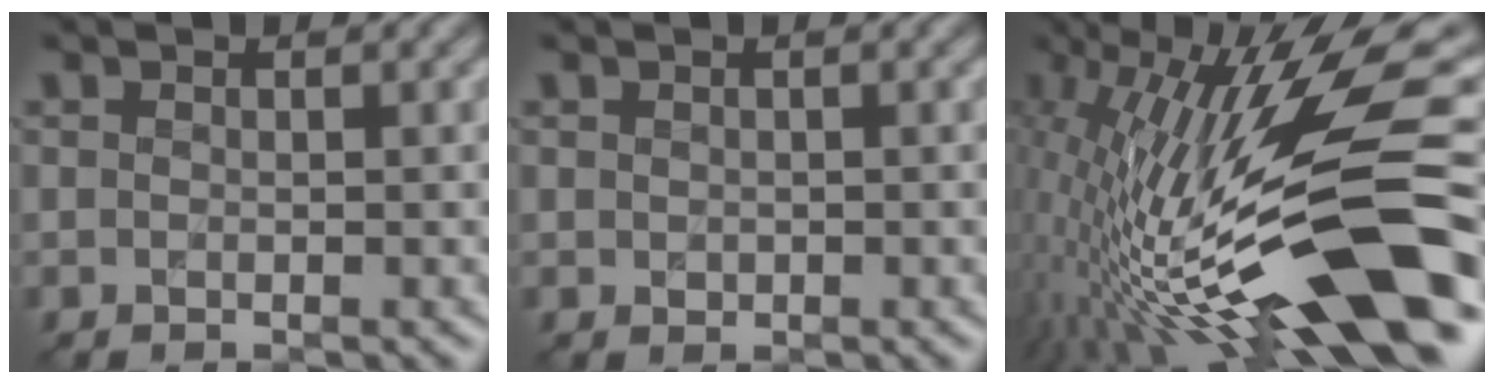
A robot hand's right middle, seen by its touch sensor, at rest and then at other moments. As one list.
[{"total": 0.5, "force": [0.1, 0.5, 0.2], "torque": [-0.001, -0.003, 0.003]}, {"total": 15.3, "force": [-1.2, 4.3, 14.6], "torque": [-0.266, 0.015, -0.013]}]